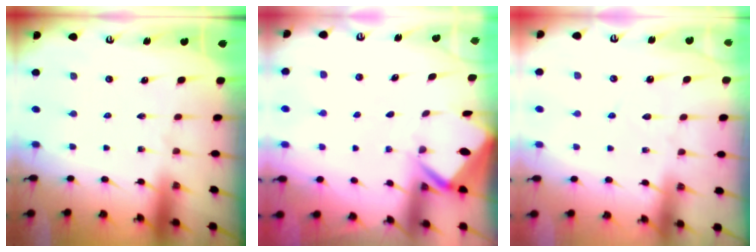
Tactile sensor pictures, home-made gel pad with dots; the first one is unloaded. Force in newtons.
{"total": 3.4, "press": 3.4, "slide": 0.4}
{"total": 3.9, "press": 3.8, "slide": 0.5}